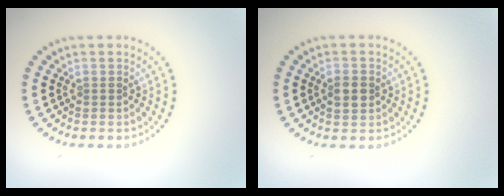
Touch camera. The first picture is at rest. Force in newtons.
{"total": 2.3, "press": 2.3, "slide": 0.0}